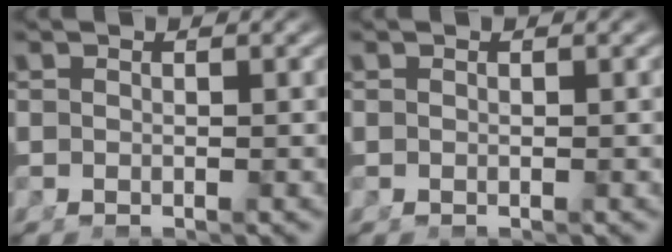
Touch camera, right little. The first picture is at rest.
{"total": 0.0}